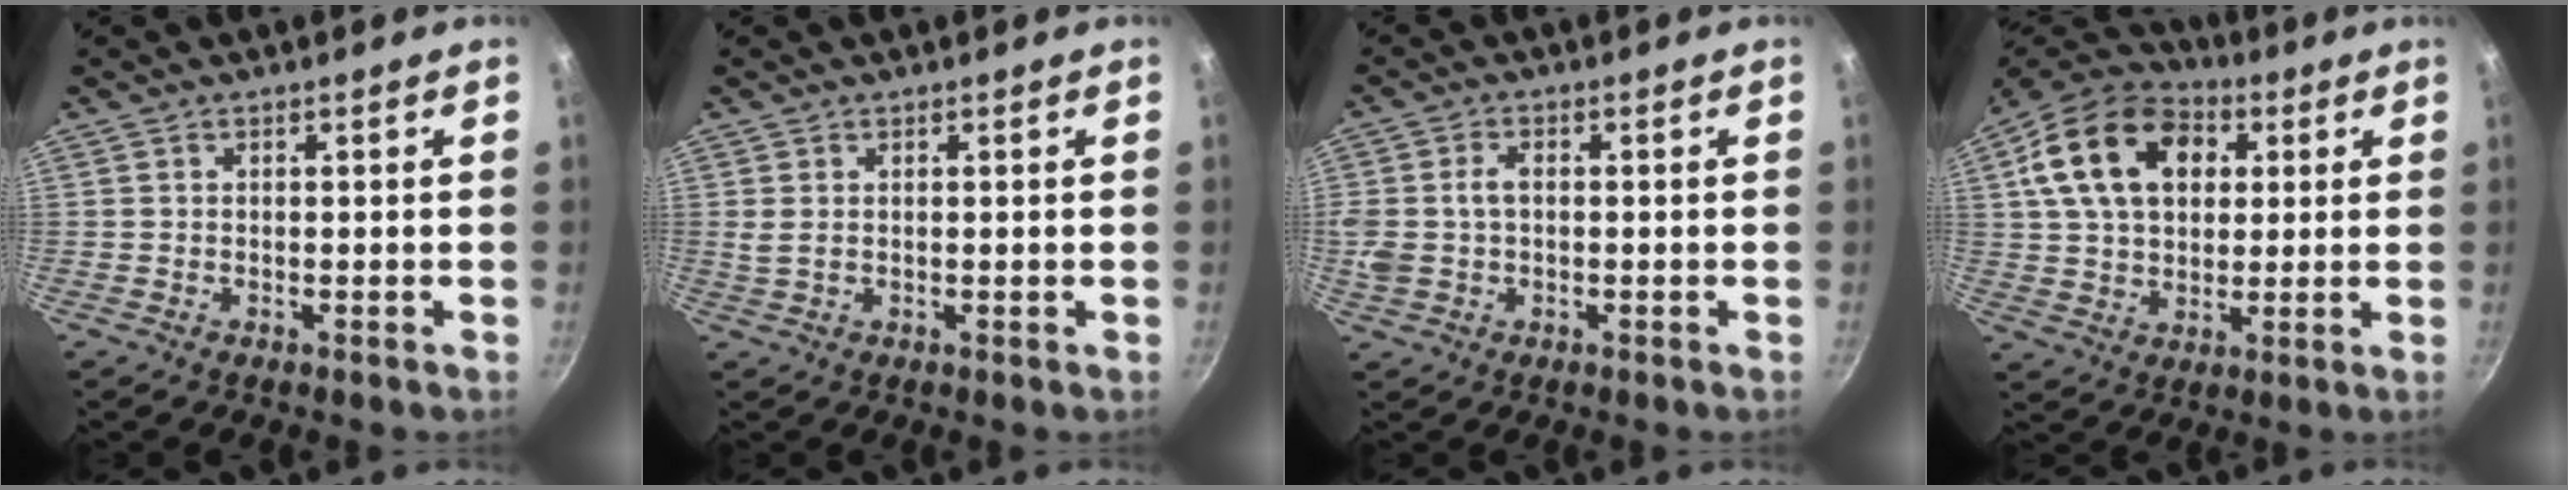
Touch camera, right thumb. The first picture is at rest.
{"total": 1.7, "force": [0.5, 0.8, 1.4], "torque": [-0.029, -0.001, 0.011]}
{"total": 6.0, "force": [0.3, 4.1, 4.4], "torque": [-0.087, 0.006, 0.003]}
{"total": 19.3, "force": [5.8, 13.3, 12.6], "torque": [-0.200, 0.009, 0.088]}